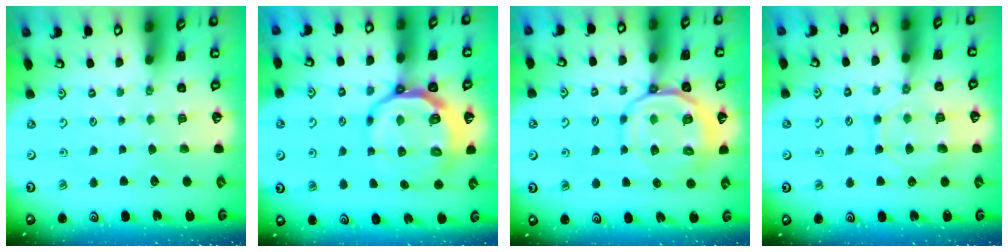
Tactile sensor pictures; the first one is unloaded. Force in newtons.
{"total": 11.9, "press": 11.4, "slide": 3.3}
{"total": 12.5, "press": 12.3, "slide": 1.9}
{"total": 10.5, "press": 10.5, "slide": 0.9}